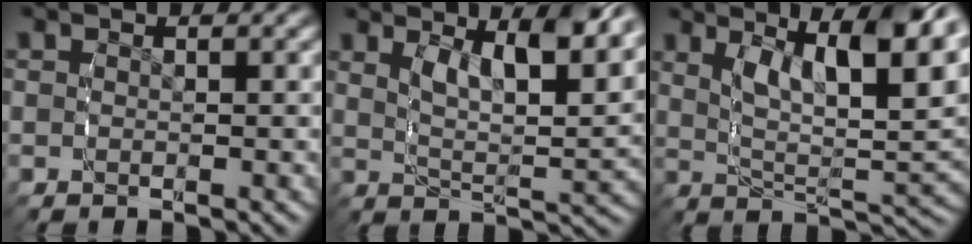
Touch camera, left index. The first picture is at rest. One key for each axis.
{"total": 7.8, "fx": 3.5, "fy": 2.7, "fz": 6.5, "tx": -0.087, "ty": -0.011, "tz": 0.058}
{"total": 11.7, "fx": 4.3, "fy": 4.8, "fz": 9.8, "tx": -0.122, "ty": 0.000, "tz": 0.066}